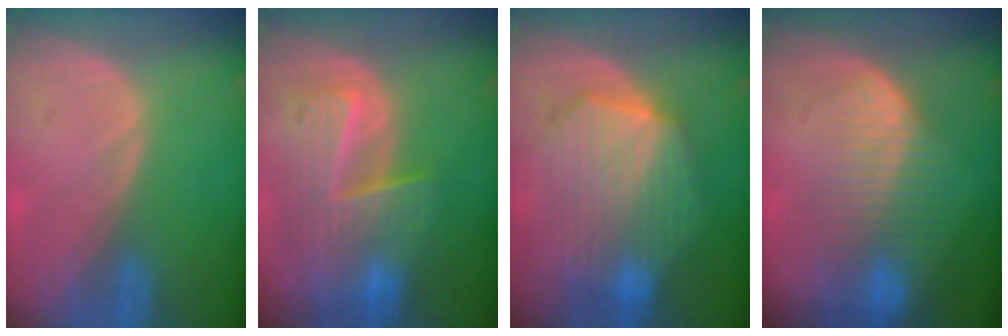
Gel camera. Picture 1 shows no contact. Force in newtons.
{"total": 10.0, "press": 8.7, "slide": 4.9}
{"total": 10.7, "press": 10.6, "slide": 0.8}
{"total": 8.1, "press": 7.5, "slide": 3.1}